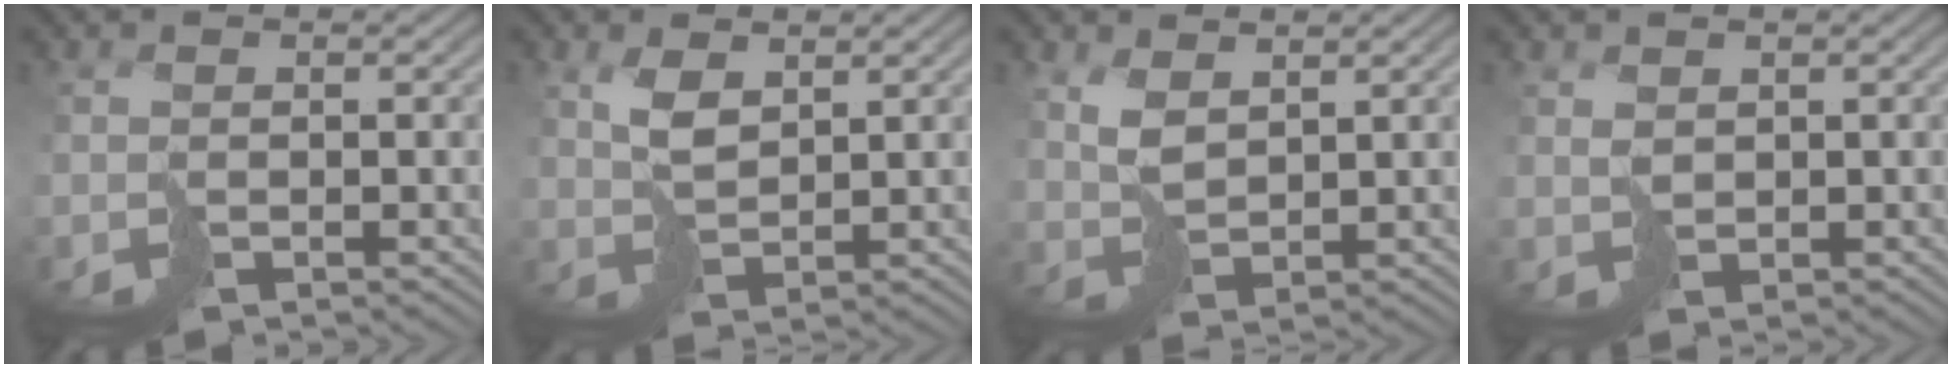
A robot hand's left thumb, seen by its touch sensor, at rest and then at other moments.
{"total": 3.7, "force": [1.8, 1.7, 2.7], "torque": [-0.067, 0.001, 0.040]}
{"total": 3.6, "force": [2.1, 1.7, 2.4], "torque": [-0.067, 0.000, 0.046]}
{"total": 1.4, "force": [0.9, 0.9, 0.5], "torque": [-0.018, 0.000, 0.020]}